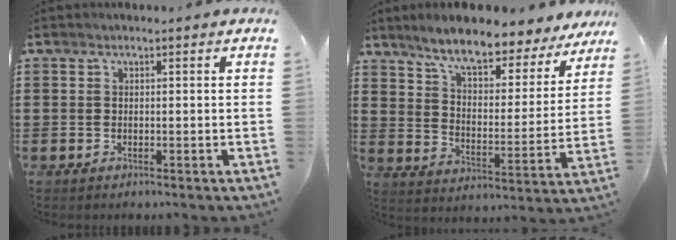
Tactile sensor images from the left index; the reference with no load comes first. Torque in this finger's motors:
{"motor_torque": [2.14, 0.00, 1.05, 0.21]}